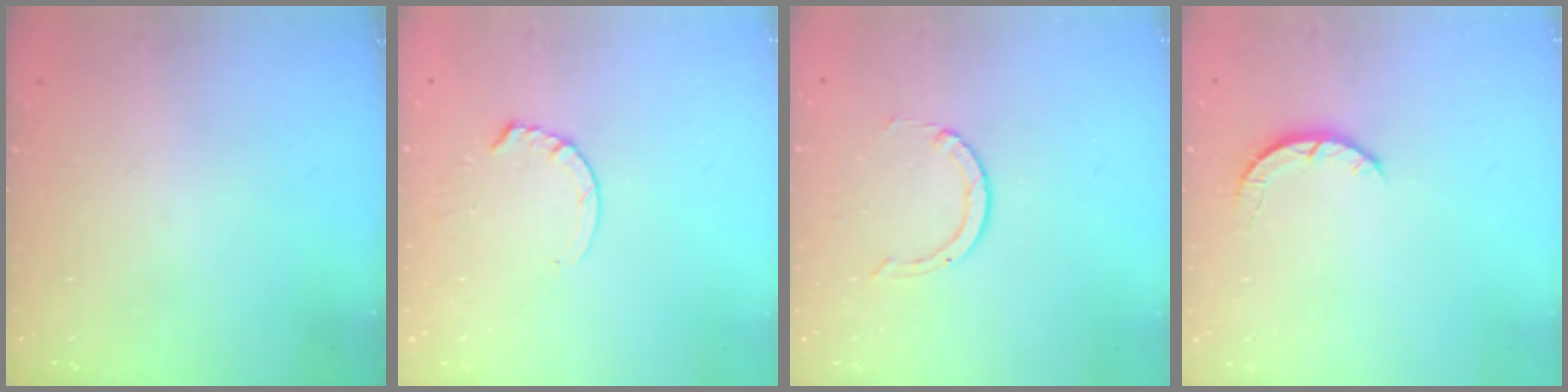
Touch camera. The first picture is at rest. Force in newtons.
{"total": 4.8, "press": 4.7, "slide": 0.4}
{"total": 2.0, "press": 2.0, "slide": 0.2}
{"total": 2.7, "press": 2.7, "slide": 0.4}